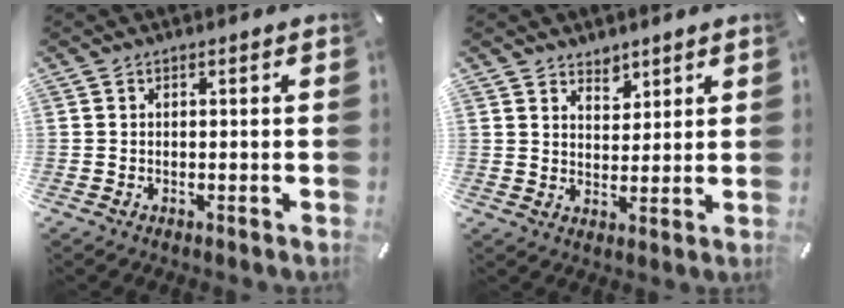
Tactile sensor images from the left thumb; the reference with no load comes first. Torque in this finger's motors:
{"motor_torque": [0.35, -0.37, 0.02, -0.04, 0.03]}